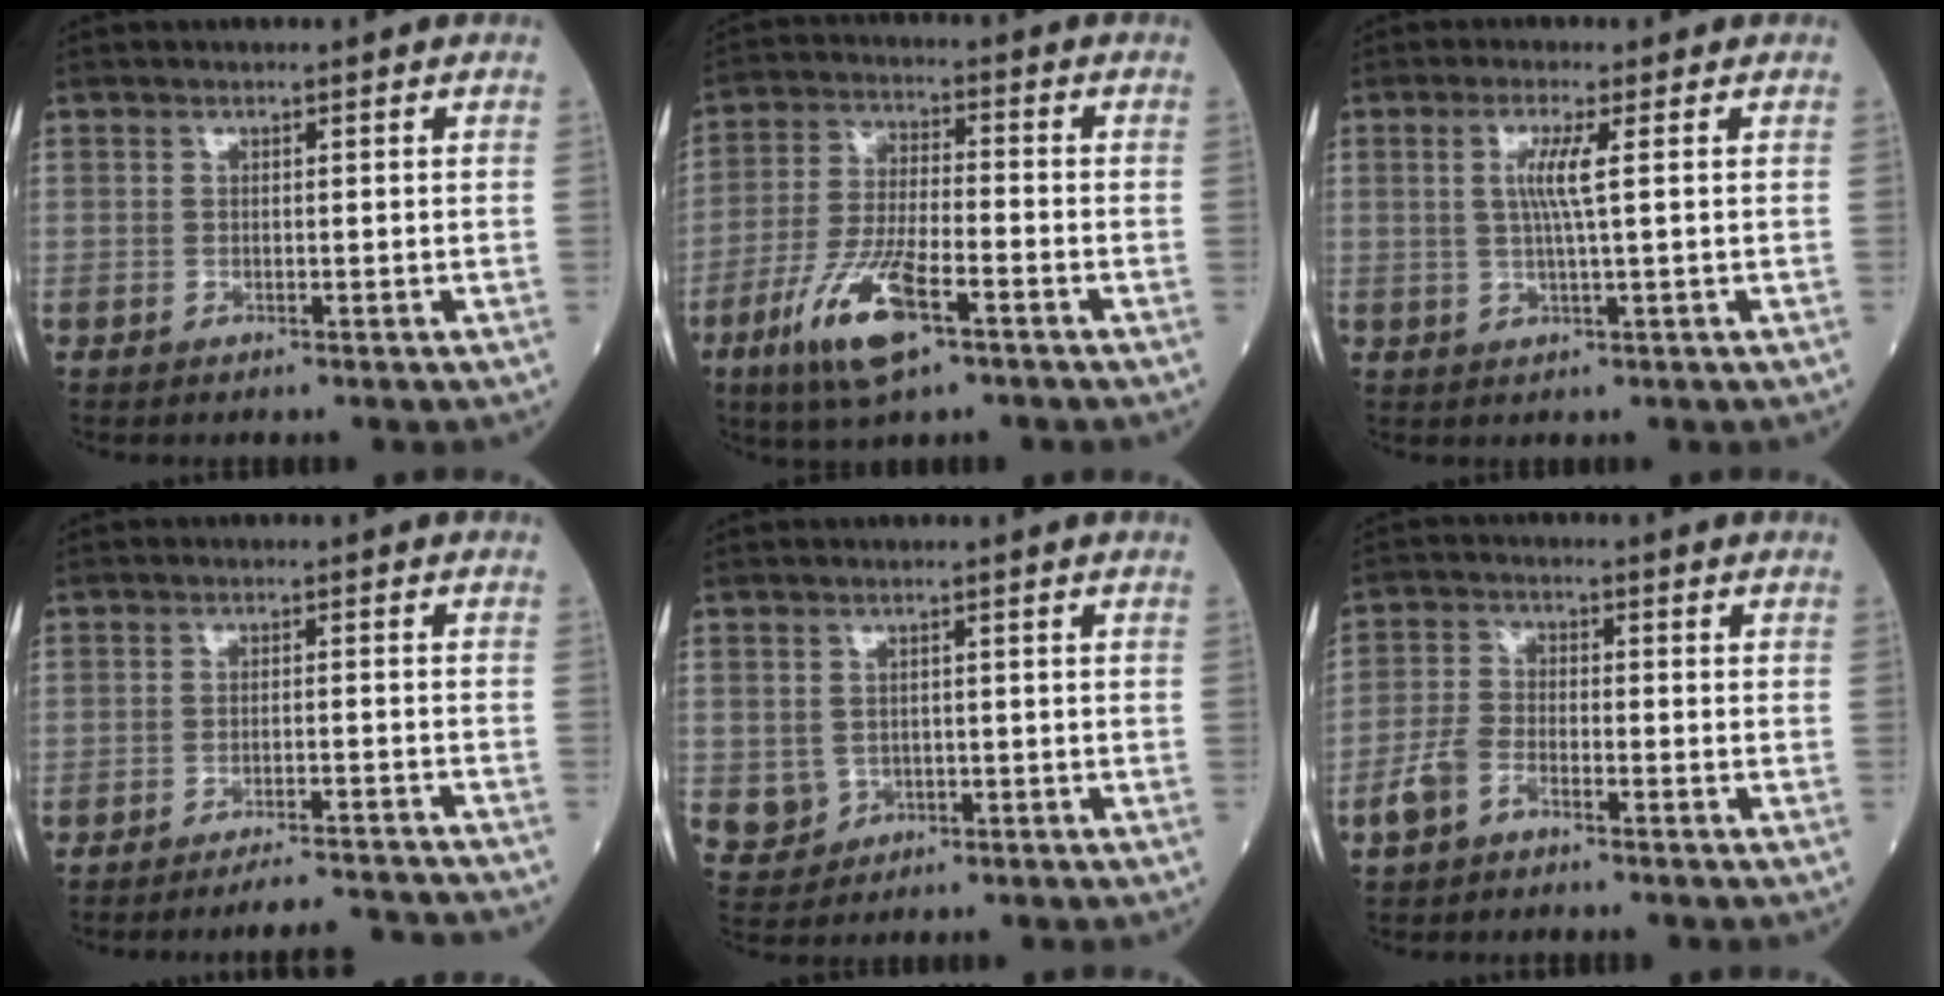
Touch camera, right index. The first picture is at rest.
{"total": 11.2, "force": [-5.7, 2.6, 9.2], "torque": [-0.190, -0.017, -0.105]}
{"total": 4.0, "force": [0.8, -0.6, 3.8], "torque": [-0.080, -0.001, 0.014]}
{"total": 9.7, "force": [-9.6, -0.7, 1.6], "torque": [-0.009, -0.009, -0.125]}
{"total": 3.9, "force": [-0.5, 3.7, 1.0], "torque": [-0.015, 0.002, 0.004]}
{"total": 4.5, "force": [-2.9, 2.3, 2.6], "torque": [-0.065, 0.001, -0.060]}